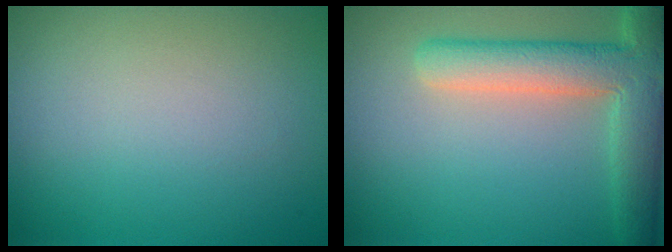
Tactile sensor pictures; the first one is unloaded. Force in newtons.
{"total": 6.6, "press": 6.6, "slide": 0.6}